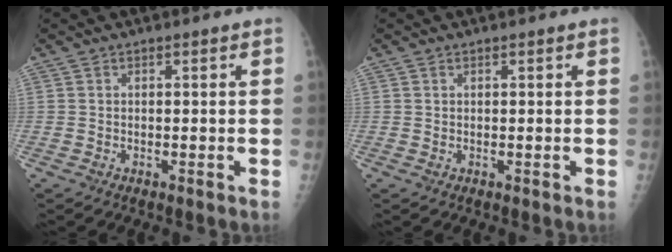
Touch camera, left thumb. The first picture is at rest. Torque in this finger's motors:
{"motor_torque": [-0.01, 0.02, 0.08, 0.01, 0.00]}